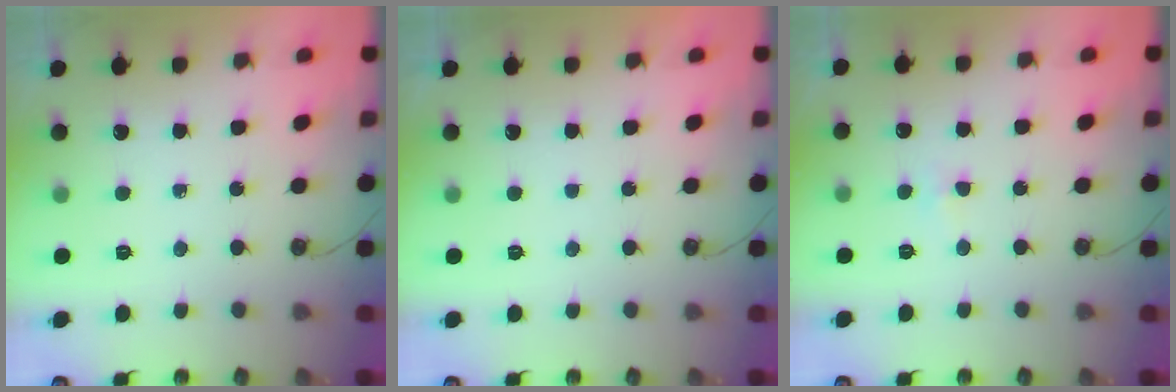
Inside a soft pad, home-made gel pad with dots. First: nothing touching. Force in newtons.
{"total": 0.0}
{"total": 3.0, "press": 2.9, "slide": 0.6}